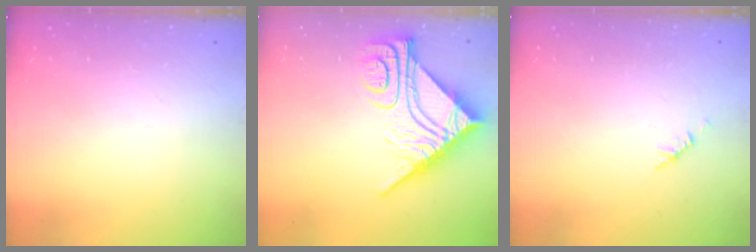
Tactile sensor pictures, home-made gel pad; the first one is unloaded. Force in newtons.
{"total": 14.7, "press": 14.7, "slide": 1.2}
{"total": 1.9, "press": 1.8, "slide": 0.6}